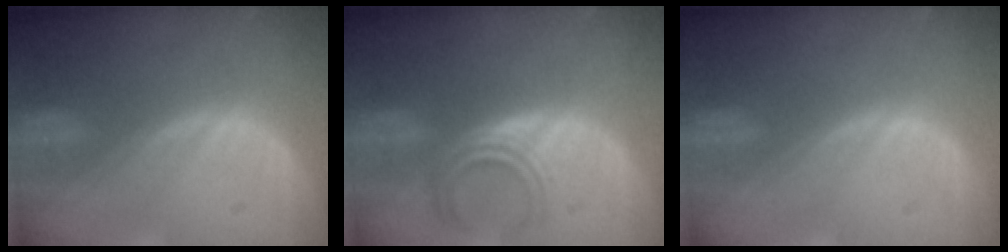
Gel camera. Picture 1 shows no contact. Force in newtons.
{"total": 4.4, "press": 4.3, "slide": 1.1}
{"total": 0.0}